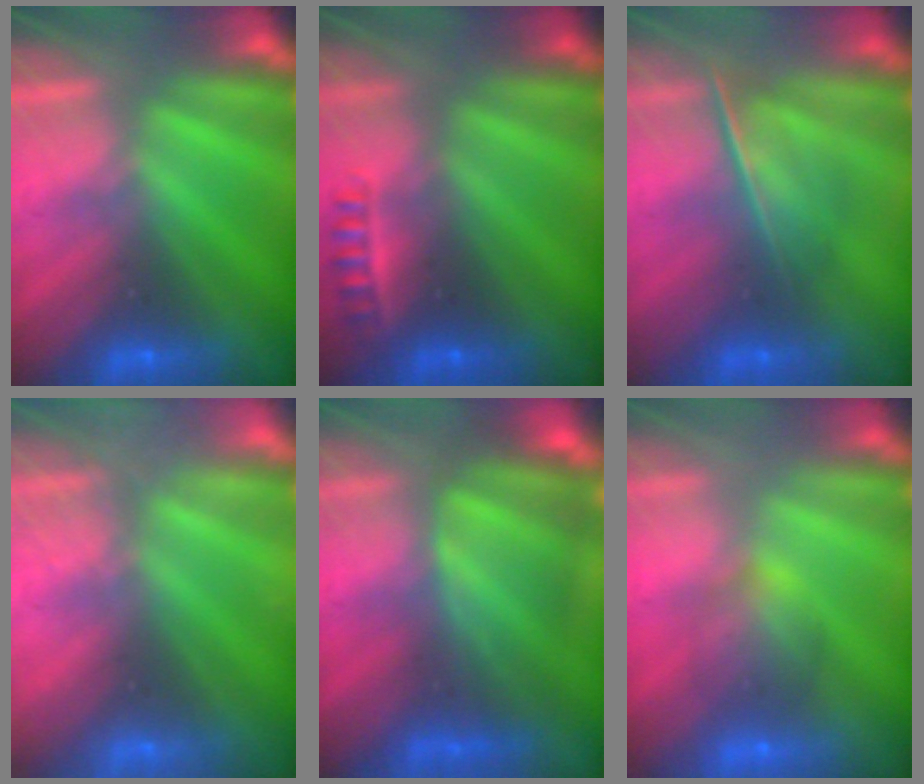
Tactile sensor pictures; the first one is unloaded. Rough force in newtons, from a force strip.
{"total": 2.3}
{"total": 2.3}
{"total": 2.4}
{"total": 4.6}
{"total": 6.1}